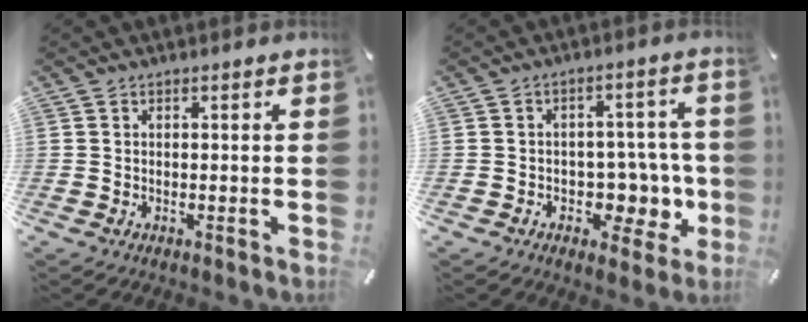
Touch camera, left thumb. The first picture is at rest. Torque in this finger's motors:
{"motor_torque": [-0.19, 0.39, 0.06, 0.11, 0.10]}